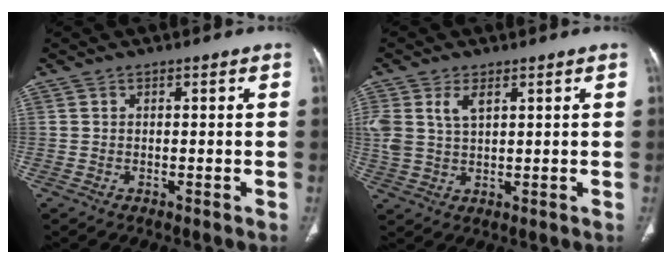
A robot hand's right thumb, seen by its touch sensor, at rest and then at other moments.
{"total": 6.7, "force": [2.7, 3.7, 4.8], "torque": [-0.109, -0.001, 0.061]}